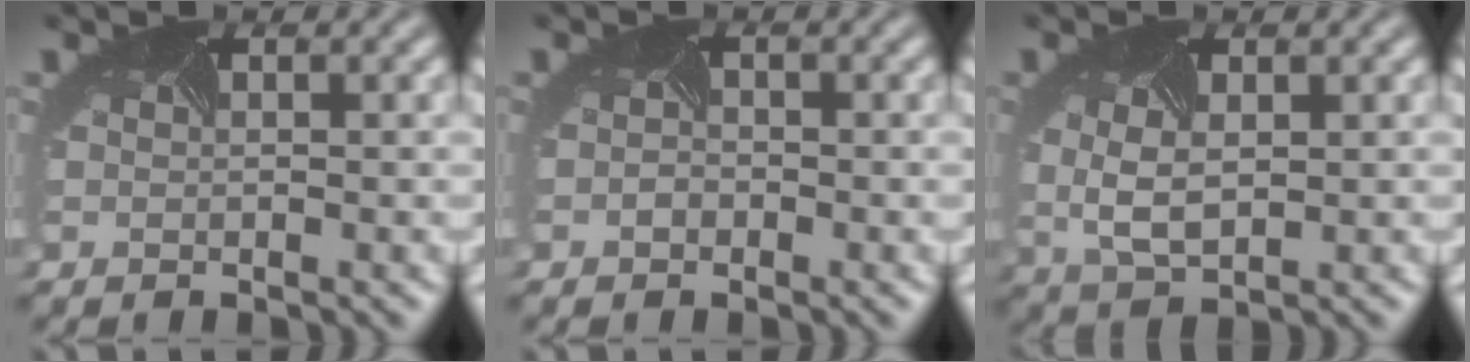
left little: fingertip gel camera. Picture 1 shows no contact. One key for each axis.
{"total": 0.7, "fx": -0.6, "fy": 0.4, "fz": 0.1, "tx": -0.005, "ty": -0.005, "tz": -0.012}
{"total": 3.2, "fx": 0.1, "fy": 1.8, "fz": 2.7, "tx": -0.068, "ty": -0.006, "tz": 0.009}